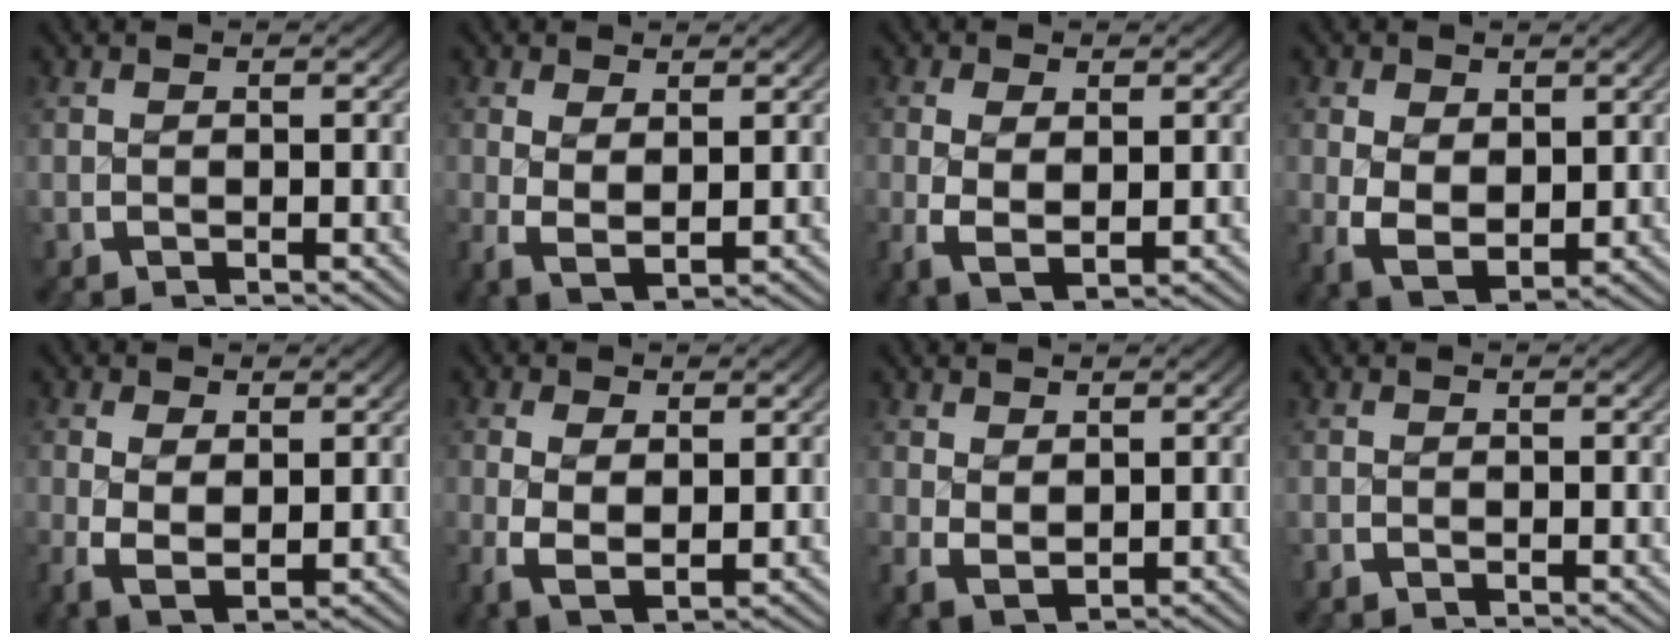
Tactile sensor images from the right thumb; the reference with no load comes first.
{"total": 3.0, "force": [0.3, 1.8, 2.4], "torque": [-0.054, -0.022, 0.017]}
{"total": 3.6, "force": [-0.3, 2.1, 2.9], "torque": [-0.067, -0.022, 0.006]}
{"total": 5.5, "force": [-0.7, 4.2, 3.5], "torque": [-0.088, -0.039, 0.007]}
{"total": 3.6, "force": [-0.2, 2.3, 2.8], "torque": [-0.067, -0.026, 0.011]}
{"total": 4.0, "force": [-0.4, 2.5, 3.1], "torque": [-0.074, -0.027, 0.008]}
{"total": 2.3, "force": [0.7, 1.6, 1.5], "torque": [-0.028, -0.014, 0.023]}
{"total": 0.5, "force": [-0.5, 0.2, 0.0], "torque": [-0.003, -0.004, -0.011]}